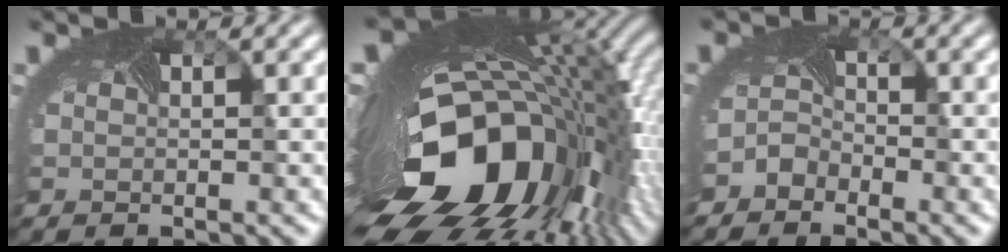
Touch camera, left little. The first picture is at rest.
{"total": 19.8, "force": [-4.4, 10.2, 16.4], "torque": [-0.283, -0.075, -0.048]}
{"total": 2.1, "force": [-1.9, 0.9, 0.0], "torque": [-0.004, 0.000, -0.041]}